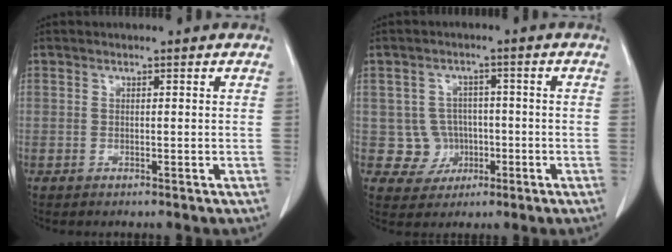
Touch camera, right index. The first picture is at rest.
{"total": 5.2, "force": [-0.7, 5.1, 0.4], "torque": [0.002, 0.011, -0.003]}